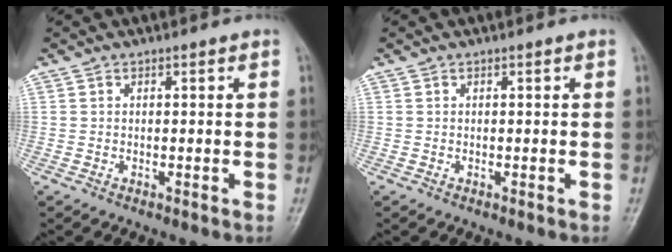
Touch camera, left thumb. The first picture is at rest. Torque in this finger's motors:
{"motor_torque": [0.01, -0.01, -0.04, 0.04, 0.00]}